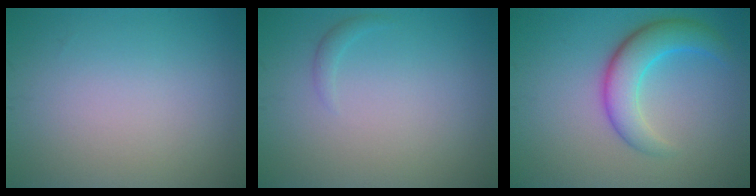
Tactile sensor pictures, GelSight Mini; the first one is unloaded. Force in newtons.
{"total": 0.7, "press": 0.7, "slide": 0.1}
{"total": 5.1, "press": 5.1, "slide": 0.2}